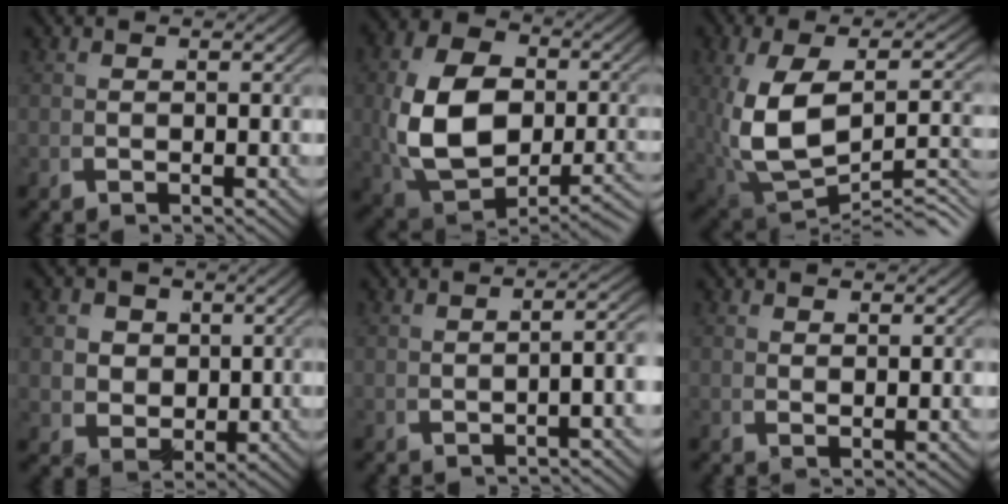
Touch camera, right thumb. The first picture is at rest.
{"total": 11.6, "force": [-1.1, 8.1, 8.3], "torque": [-0.188, -0.036, 0.008]}
{"total": 9.8, "force": [-1.9, 5.3, 8.0], "torque": [-0.177, -0.022, 0.001]}
{"total": 6.4, "force": [1.7, 5.3, 3.3], "torque": [-0.077, -0.025, 0.043]}
{"total": 2.5, "force": [-0.8, 0.7, 2.2], "torque": [-0.030, 0.010, -0.011]}
{"total": 1.5, "force": [1.4, 0.0, 0.5], "torque": [-0.009, 0.005, 0.027]}